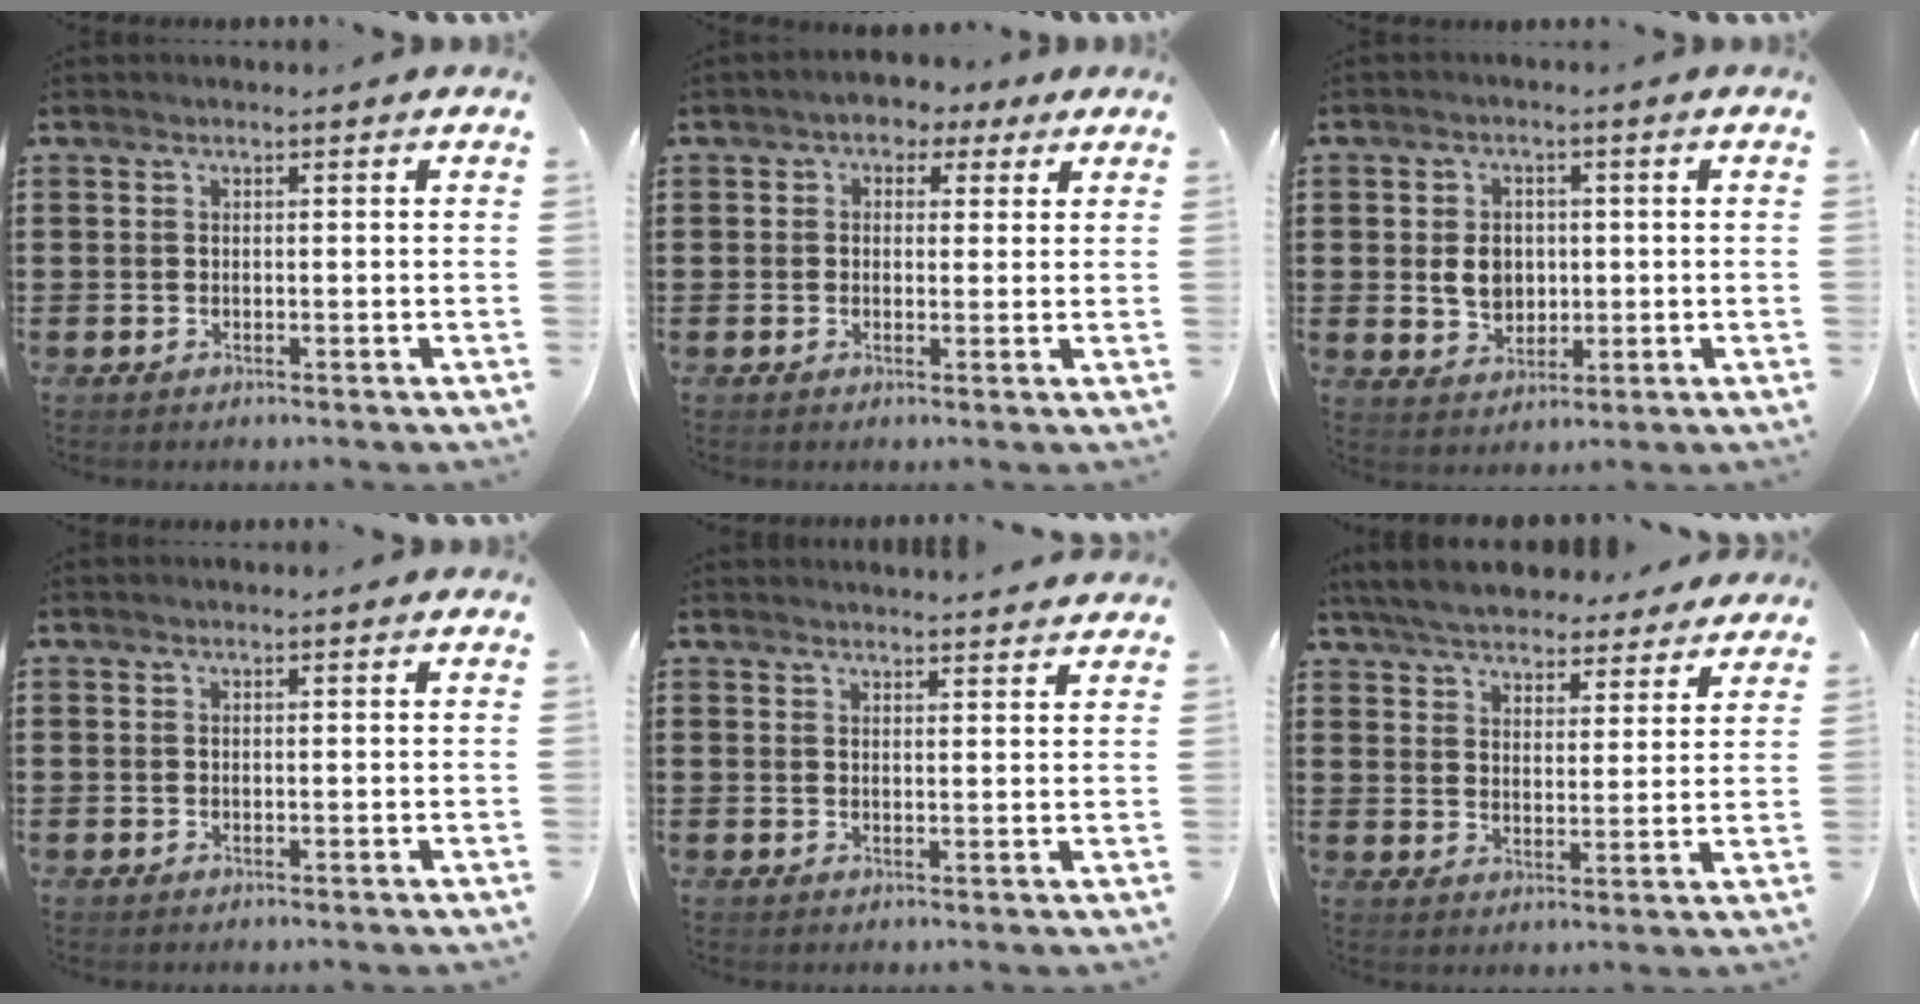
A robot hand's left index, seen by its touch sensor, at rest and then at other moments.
{"total": 2.3, "force": [1.1, 1.8, 0.8], "torque": [-0.026, 0.012, 0.017]}
{"total": 5.0, "force": [0.1, 4.0, 3.0], "torque": [-0.060, 0.008, -0.002]}
{"total": 0.0}
{"total": 2.2, "force": [2.1, -0.2, 0.0], "torque": [-0.005, -0.006, 0.041]}
{"total": 6.3, "force": [6.0, 1.1, 1.5], "torque": [-0.055, -0.020, 0.110]}